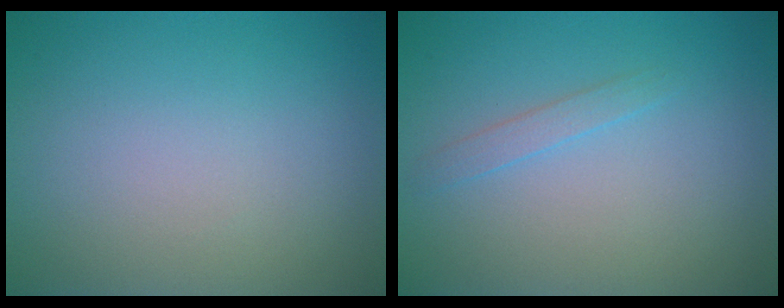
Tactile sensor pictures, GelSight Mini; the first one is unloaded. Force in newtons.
{"total": 1.1, "press": 1.1, "slide": 0.0}